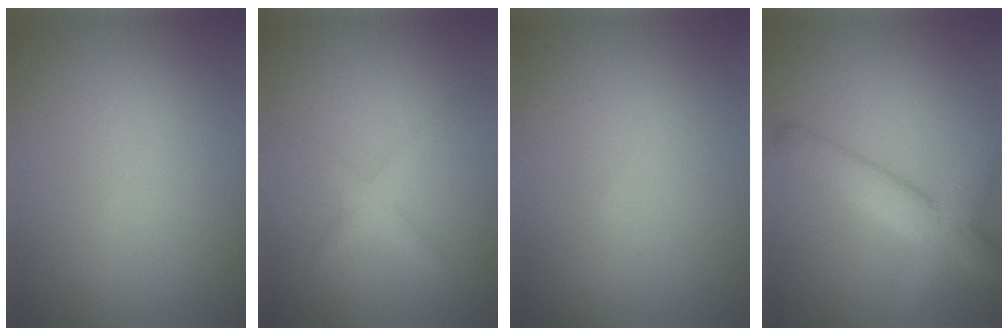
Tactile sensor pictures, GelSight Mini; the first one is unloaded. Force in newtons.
{"total": 1.9, "press": 1.9, "slide": 0.1}
{"total": 0.0}
{"total": 5.1, "press": 5.1, "slide": 0.2}